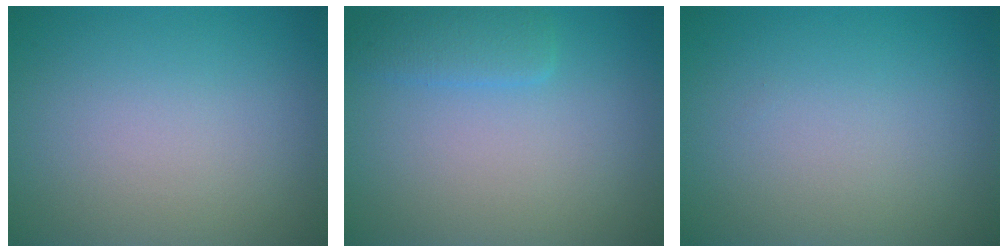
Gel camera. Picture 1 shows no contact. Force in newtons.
{"total": 1.8, "press": 1.8, "slide": 0.0}
{"total": 0.0}